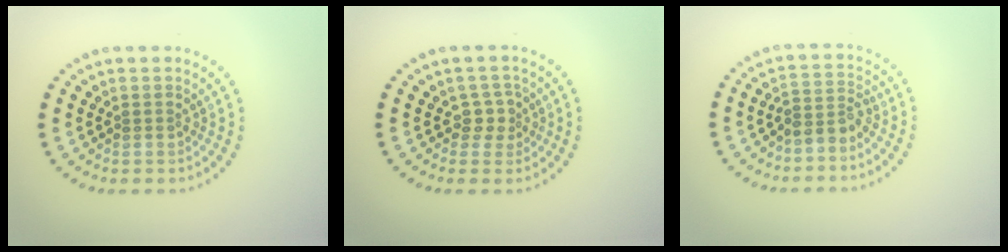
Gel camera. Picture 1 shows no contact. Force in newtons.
{"total": 1.7, "press": 1.2, "slide": 1.1}
{"total": 2.4, "press": 1.9, "slide": 1.5}